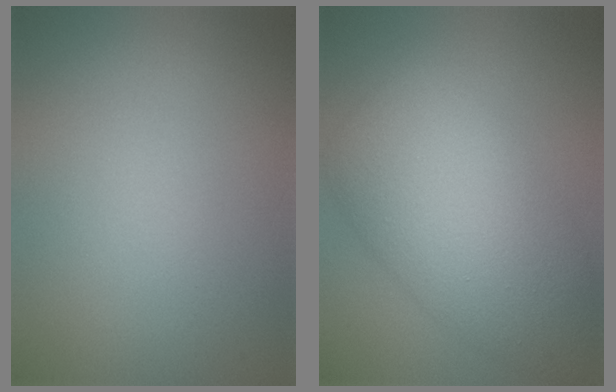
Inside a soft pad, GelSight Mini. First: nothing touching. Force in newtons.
{"total": 9.3, "press": 9.3, "slide": 0.6}